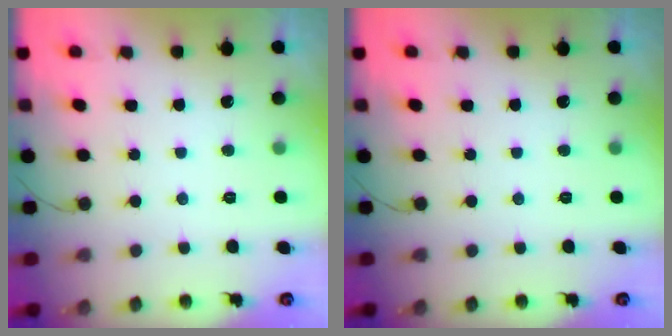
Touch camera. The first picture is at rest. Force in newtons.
{"total": 0.0}